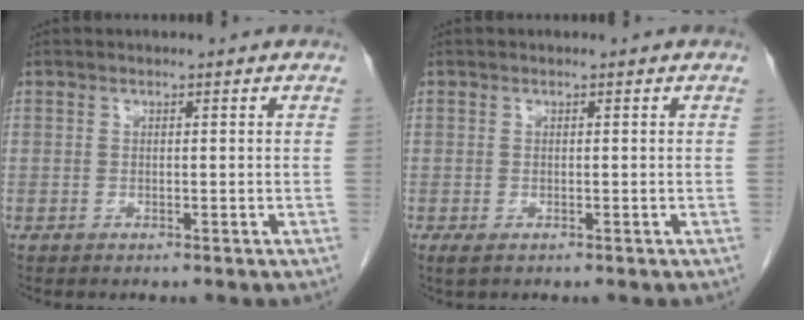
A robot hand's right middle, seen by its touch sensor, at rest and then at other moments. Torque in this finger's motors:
{"motor_torque": [0.73, -0.52, 0.10, 0.03]}